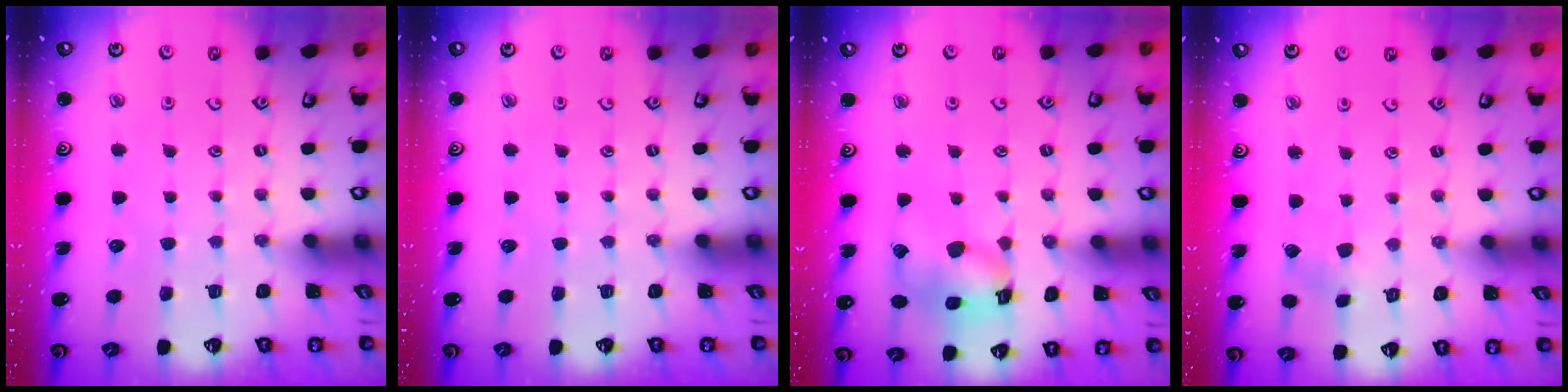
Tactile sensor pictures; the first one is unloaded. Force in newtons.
{"total": 0.0}
{"total": 14.1, "press": 14.0, "slide": 1.7}
{"total": 2.6, "press": 2.6, "slide": 0.4}